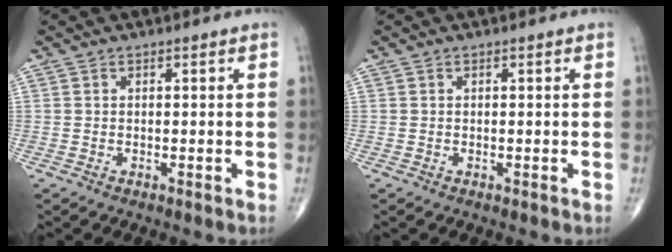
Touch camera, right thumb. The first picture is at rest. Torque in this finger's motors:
{"motor_torque": [-0.03, -0.01, -0.02, -0.01, 0.01]}